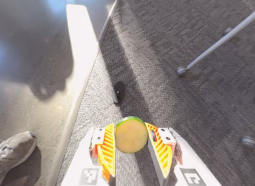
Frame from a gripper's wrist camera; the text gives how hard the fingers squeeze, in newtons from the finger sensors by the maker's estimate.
{"total": 8.3, "left": 8.4, "right": 8.2}